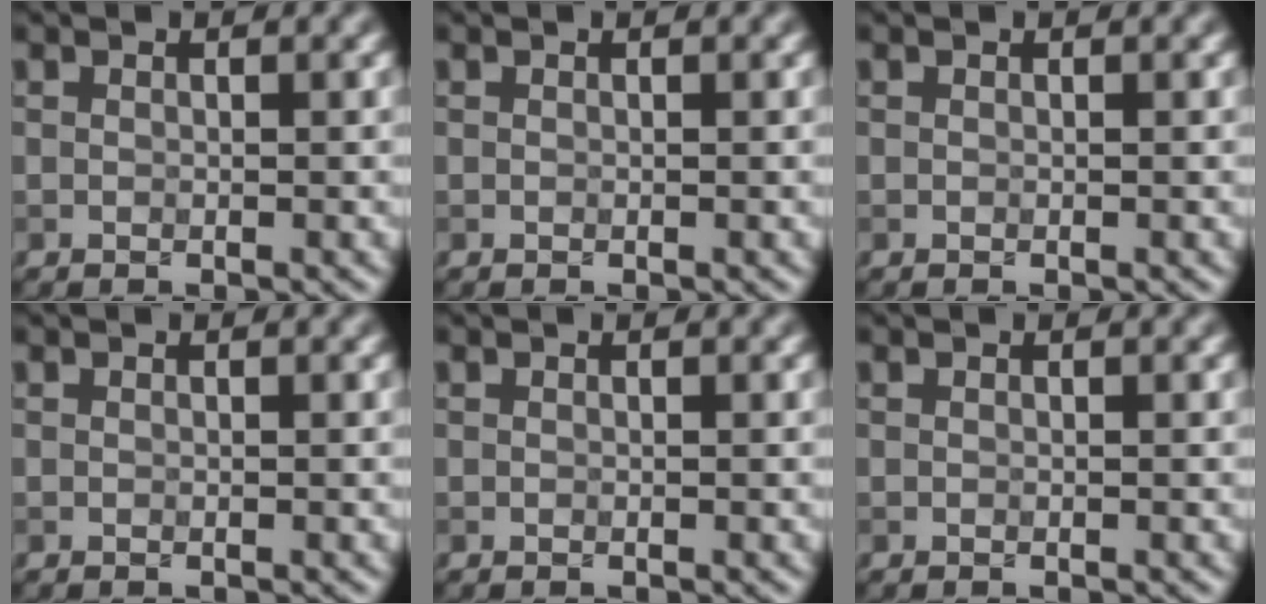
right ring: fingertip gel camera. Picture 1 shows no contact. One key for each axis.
{"total": 0.0}
{"total": 0.0}
{"total": 0.0}
{"total": 0.0}
{"total": 0.0}